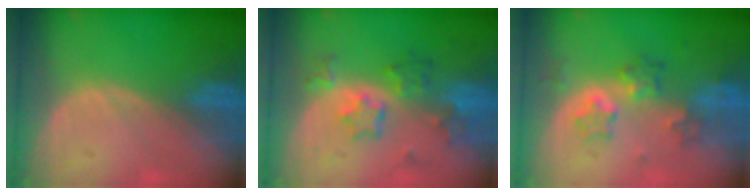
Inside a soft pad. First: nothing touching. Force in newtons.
{"total": 7.3, "press": 6.5, "slide": 3.5}
{"total": 5.6, "press": 5.6, "slide": 0.4}